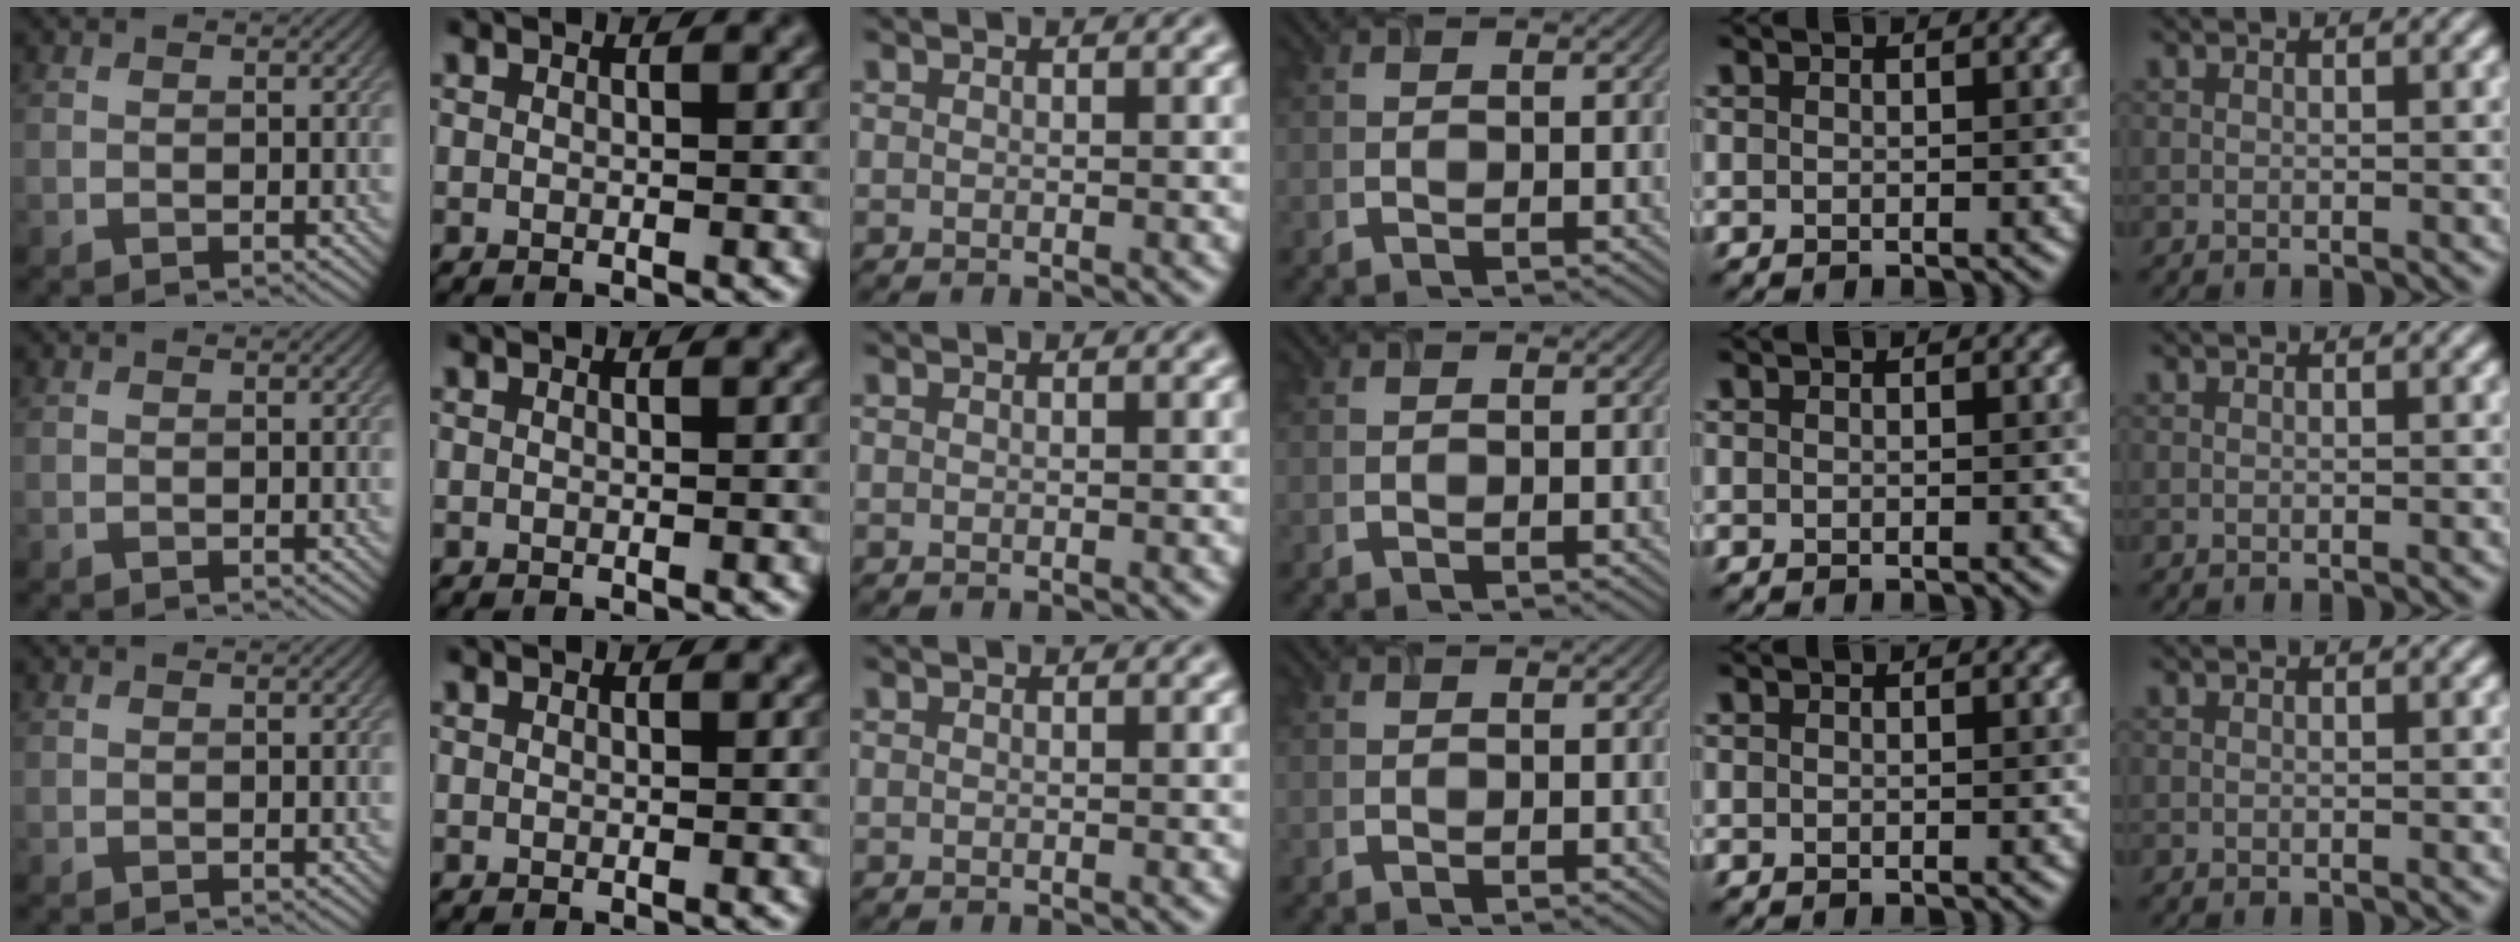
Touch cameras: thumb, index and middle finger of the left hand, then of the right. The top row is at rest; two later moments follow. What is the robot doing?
{"motion": "close", "object": "airpods case & airpods"}